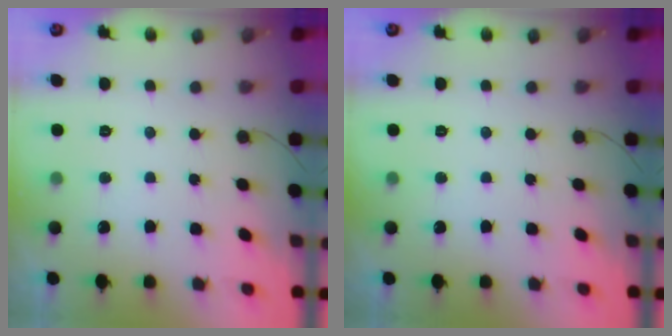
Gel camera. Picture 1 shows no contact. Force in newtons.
{"total": 0.0}